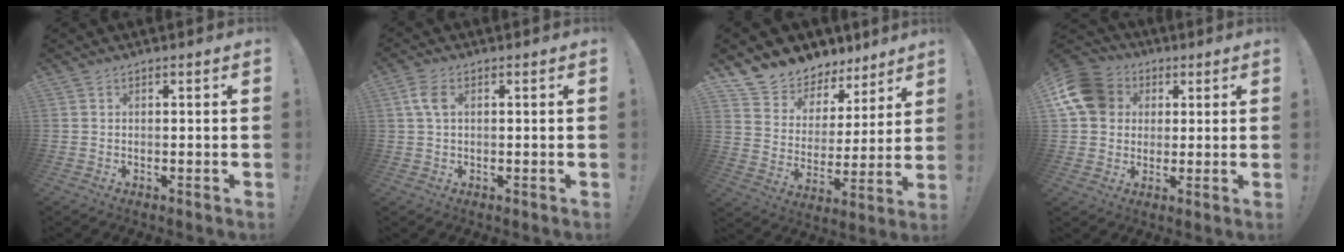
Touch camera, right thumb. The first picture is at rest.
{"total": 4.8, "force": [1.2, 3.0, 3.6], "torque": [-0.070, 0.005, 0.022]}
{"total": 9.4, "force": [7.7, 5.2, 1.0], "torque": [-0.026, -0.073, 0.143]}
{"total": 14.3, "force": [3.7, 12.0, 6.9], "torque": [-0.105, -0.006, 0.076]}